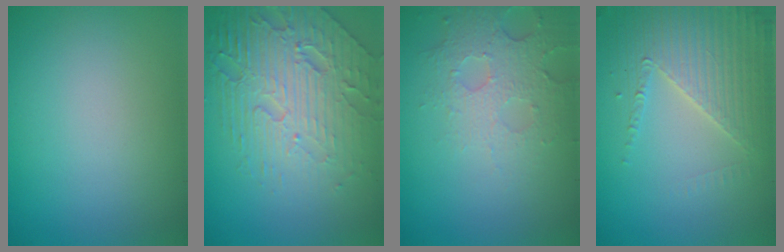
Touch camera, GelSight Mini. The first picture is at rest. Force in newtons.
{"total": 7.6, "press": 5.3, "slide": 5.4}
{"total": 3.9, "press": 3.0, "slide": 2.5}
{"total": 4.1, "press": 3.7, "slide": 1.8}